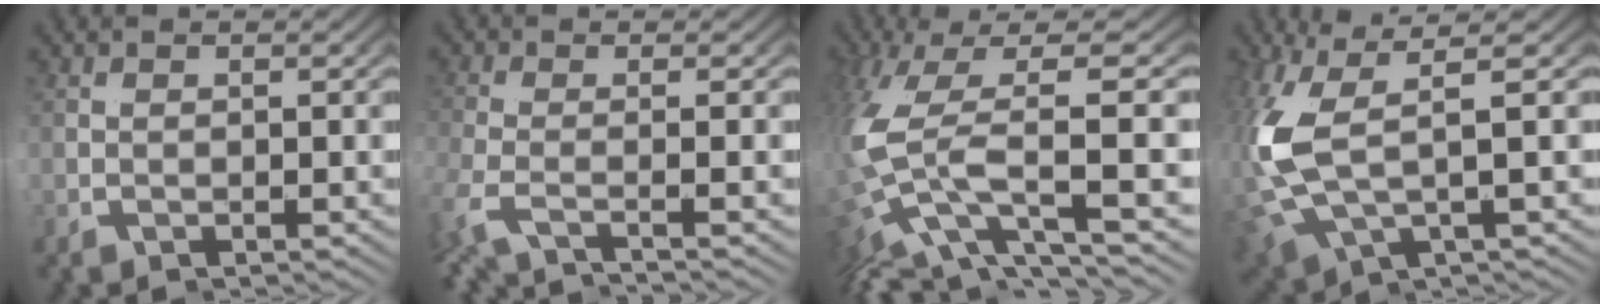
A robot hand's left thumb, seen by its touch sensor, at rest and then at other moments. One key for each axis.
{"total": 1.7, "fx": -0.5, "fy": -1.4, "fz": 0.7, "tx": -0.027, "ty": -0.001, "tz": -0.012}
{"total": 5.3, "fx": -0.1, "fy": 1.0, "fz": 5.2, "tx": -0.173, "ty": -0.005, "tz": 0.016}
{"total": 4.4, "fx": -0.2, "fy": 1.5, "fz": 4.1, "tx": -0.143, "ty": -0.006, "tz": 0.011}